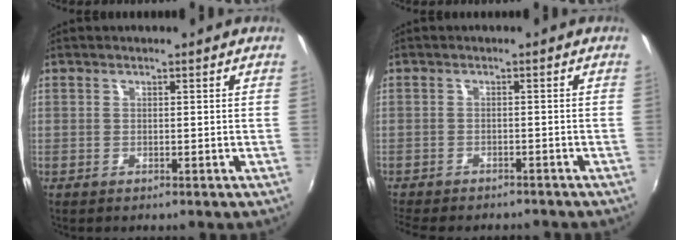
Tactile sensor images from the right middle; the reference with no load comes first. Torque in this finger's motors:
{"motor_torque": [0.97, -1.17, 0.12, 0.04]}